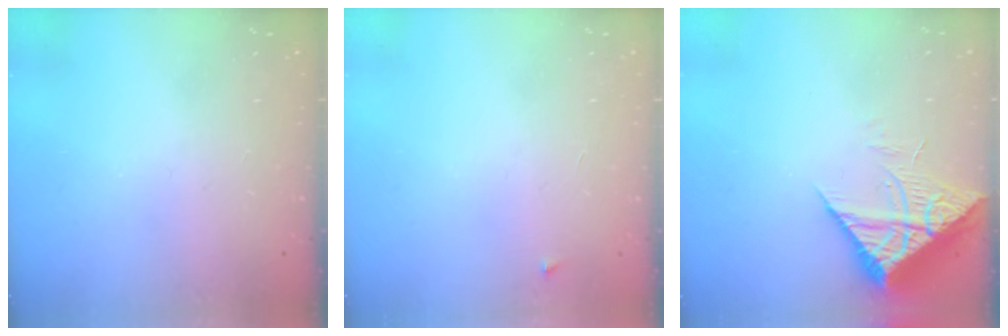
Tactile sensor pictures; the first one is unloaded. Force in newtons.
{"total": 2.5, "press": 2.4, "slide": 0.4}
{"total": 7.7, "press": 7.6, "slide": 0.8}